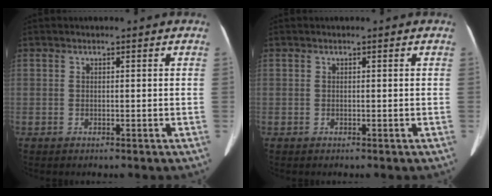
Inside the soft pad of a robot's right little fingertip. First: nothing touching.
{"total": 0.0}